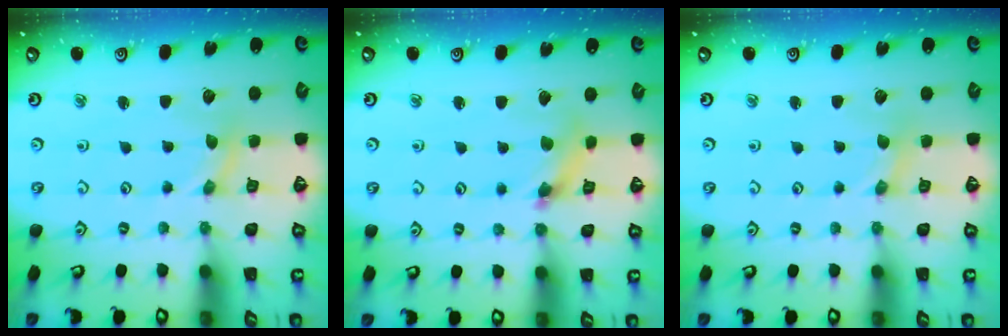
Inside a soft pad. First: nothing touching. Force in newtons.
{"total": 4.2, "press": 4.2, "slide": 0.3}
{"total": 0.0}